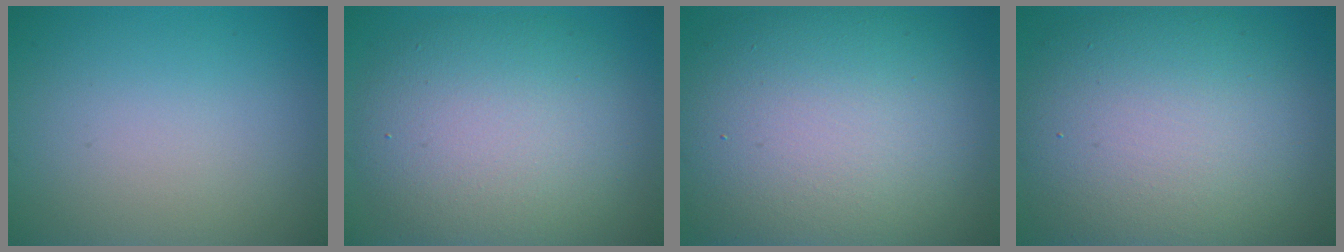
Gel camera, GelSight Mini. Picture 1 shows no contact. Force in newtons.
{"total": 9.1, "press": 9.1, "slide": 0.7}
{"total": 14.1, "press": 14.1, "slide": 0.2}
{"total": 12.3, "press": 12.2, "slide": 1.1}